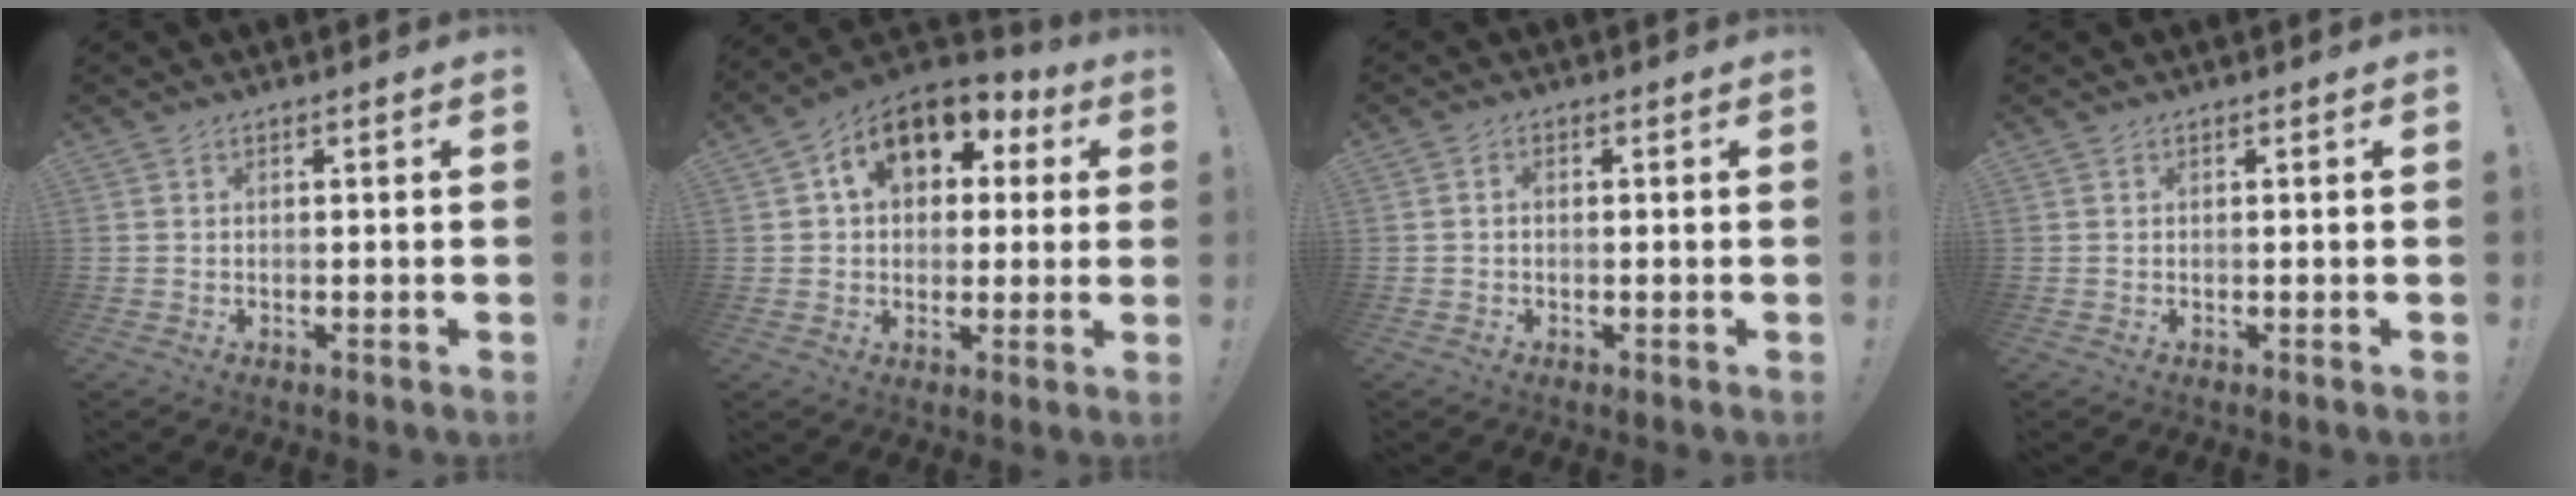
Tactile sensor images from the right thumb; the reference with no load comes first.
{"total": 13.8, "force": [5.9, 9.3, 8.2], "torque": [-0.120, -0.018, 0.109]}
{"total": 1.0, "force": [-0.4, 0.8, 0.6], "torque": [-0.013, 0.004, -0.007]}
{"total": 0.0}